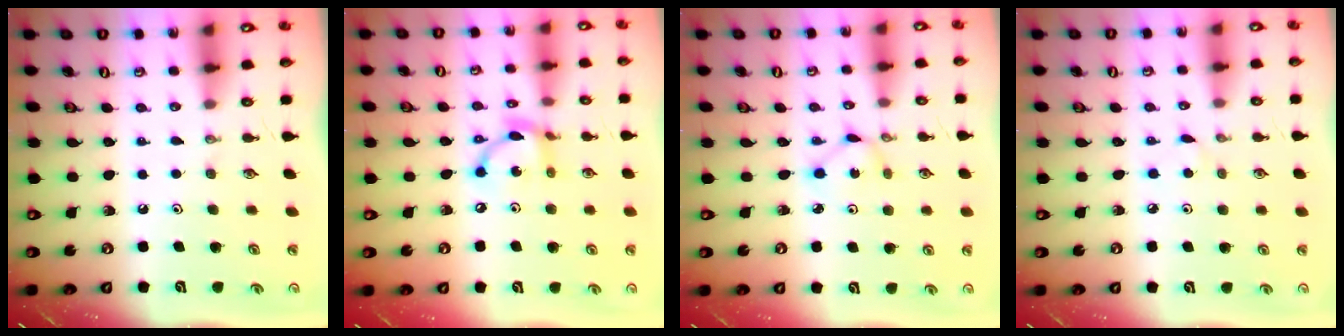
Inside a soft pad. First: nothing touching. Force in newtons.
{"total": 9.6, "press": 9.6, "slide": 0.4}
{"total": 1.6, "press": 1.6, "slide": 0.2}
{"total": 2.9, "press": 2.9, "slide": 0.3}